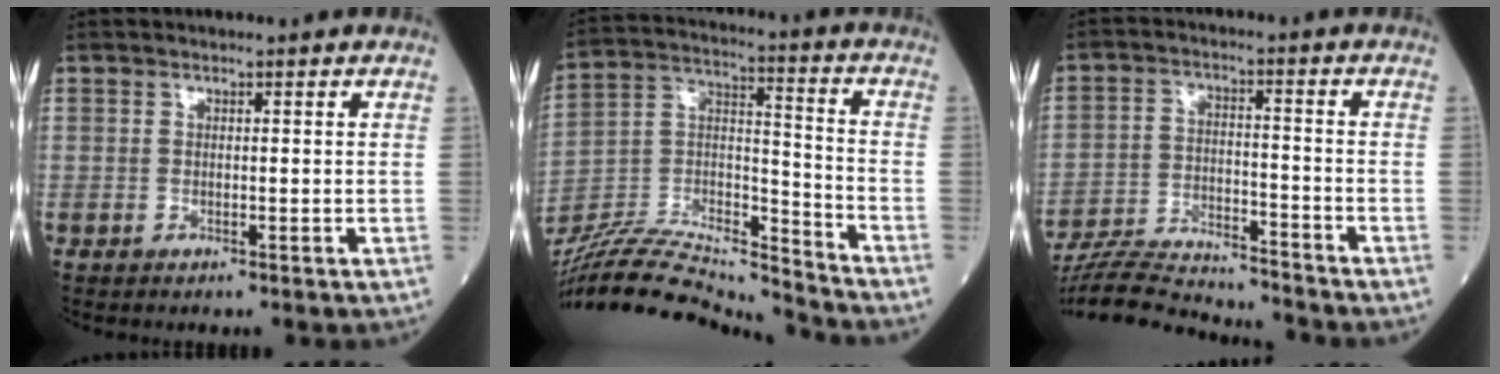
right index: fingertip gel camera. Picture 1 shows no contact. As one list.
[{"total": 21.4, "force": [-20.6, 1.1, 5.9], "torque": [-0.126, 0.015, -0.354]}, {"total": 14.6, "force": [-14.1, 0.7, 3.6], "torque": [-0.065, 0.000, -0.232]}]